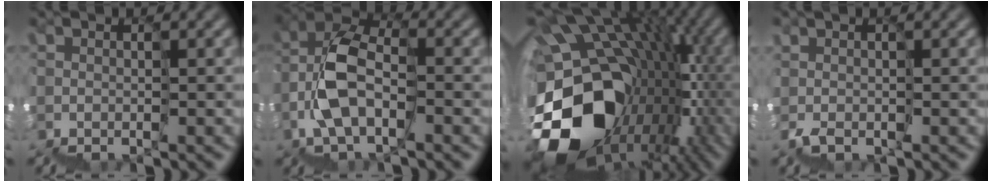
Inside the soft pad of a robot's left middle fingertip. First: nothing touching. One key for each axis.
{"total": 5.1, "fx": 0.6, "fy": 2.7, "fz": 4.3, "tx": -0.098, "ty": 0.033, "tz": 0.006}
{"total": 16.3, "fx": 0.2, "fy": 12.2, "fz": 10.7, "tx": -0.199, "ty": -0.001, "tz": 0.021}
{"total": 0.8, "fx": 0.1, "fy": 0.4, "fz": 0.7, "tx": -0.006, "ty": -0.004, "tz": 0.004}